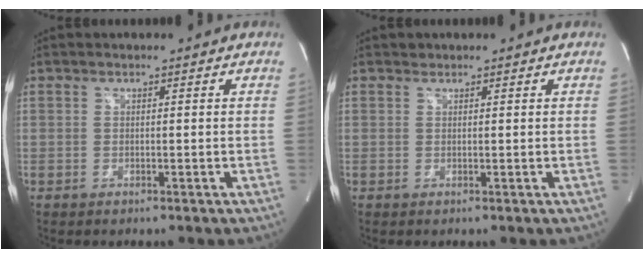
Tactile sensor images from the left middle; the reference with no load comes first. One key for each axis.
{"total": 0.5, "fx": 0.5, "fy": 0.2, "fz": -0.1, "tx": -0.003, "ty": -0.001, "tz": 0.007}